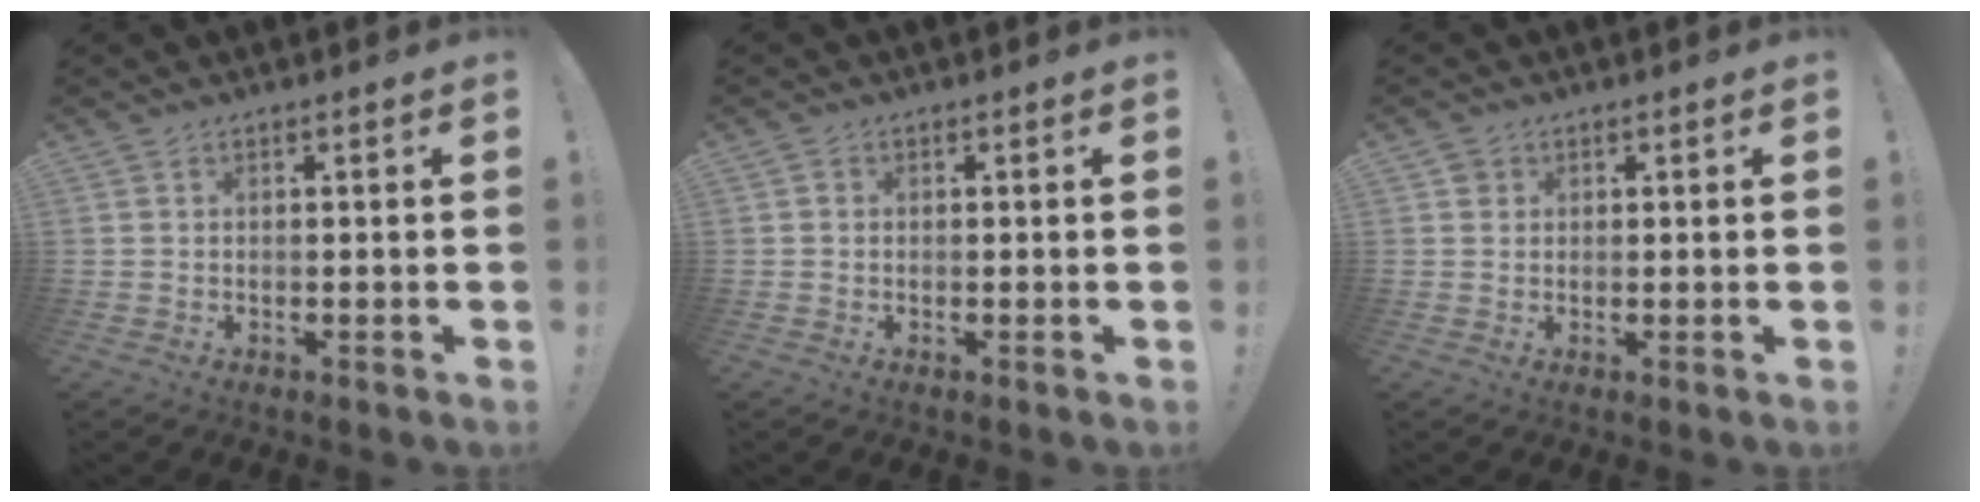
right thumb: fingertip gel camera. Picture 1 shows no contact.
{"total": 0.6, "force": [-0.1, 0.6, 0.2], "torque": [0.003, -0.001, -0.004]}
{"total": 2.0, "force": [1.0, 1.7, 0.3], "torque": [-0.002, 0.001, 0.017]}